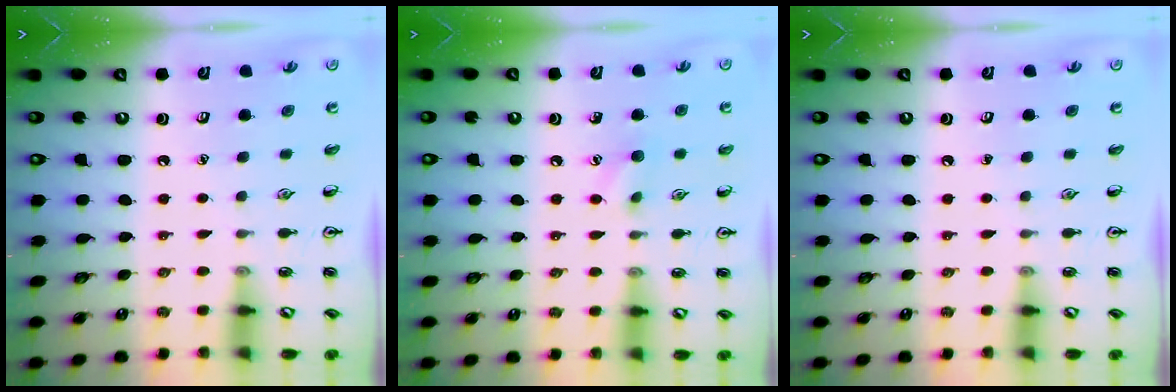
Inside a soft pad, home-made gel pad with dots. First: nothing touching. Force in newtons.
{"total": 6.2, "press": 6.0, "slide": 1.5}
{"total": 0.0}